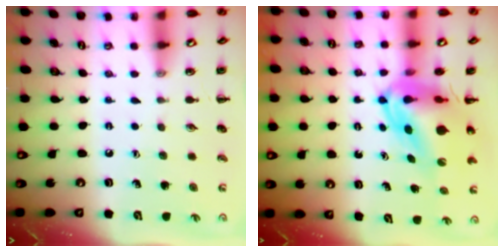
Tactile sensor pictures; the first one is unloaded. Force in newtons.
{"total": 8.1, "press": 7.7, "slide": 2.6}